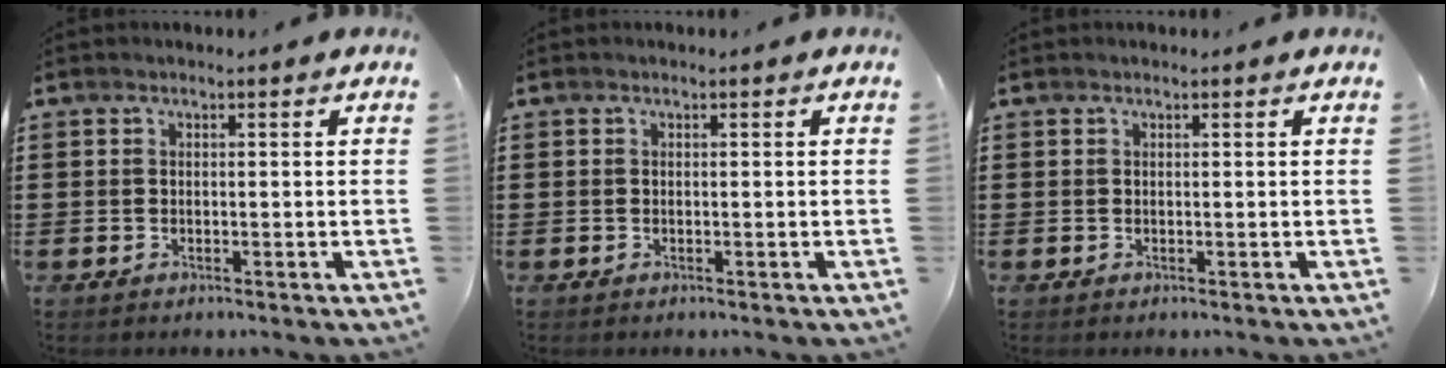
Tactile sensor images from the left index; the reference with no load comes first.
{"total": 0.0}
{"total": 0.0}